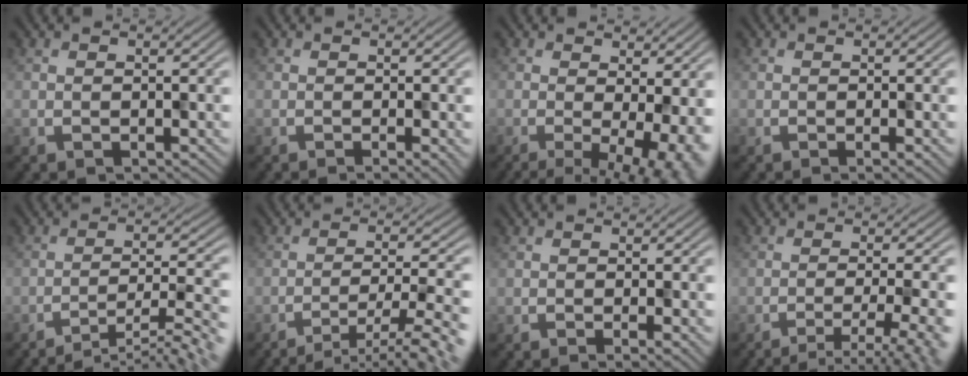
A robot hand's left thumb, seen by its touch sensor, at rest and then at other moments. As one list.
[{"total": 2.0, "force": [-0.8, 0.4, 1.8], "torque": [-0.017, 0.002, -0.008]}, {"total": 8.4, "force": [-0.9, 2.7, 7.9], "torque": [-0.072, 0.000, 0.008]}, {"total": 2.0, "force": [-0.4, 0.4, 1.9], "torque": [-0.018, 0.001, -0.006]}, {"total": 10.4, "force": [-8.3, 1.6, 6.1], "torque": [-0.088, 0.012, -0.108]}, {"total": 10.1, "force": [-7.4, 1.8, 6.7], "torque": [-0.097, 0.007, -0.093]}, {"total": 2.6, "force": [-0.5, 0.6, 2.5], "torque": [-0.025, 0.000, -0.004]}, {"total": 7.7, "force": [-4.8, 1.2, 5.9], "torque": [-0.082, 0.008, -0.061]}]